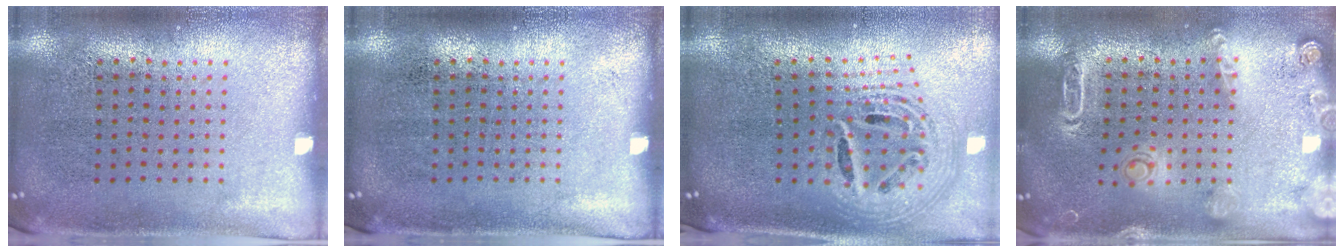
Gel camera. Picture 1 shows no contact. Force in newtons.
{"total": 0.0}
{"total": 2.5, "press": 1.8, "slide": 1.7}
{"total": 1.9, "press": 1.9, "slide": 0.5}